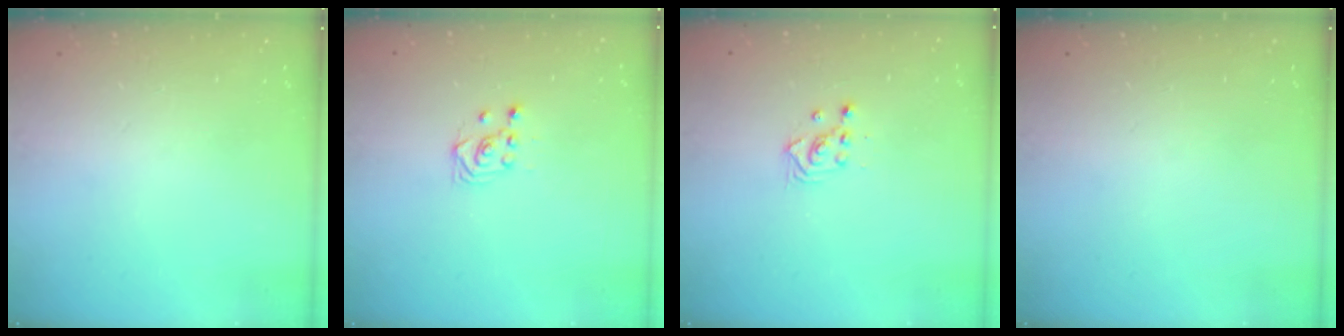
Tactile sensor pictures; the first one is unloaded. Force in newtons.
{"total": 3.0, "press": 2.8, "slide": 1.1}
{"total": 2.3, "press": 2.3, "slide": 0.3}
{"total": 0.0}